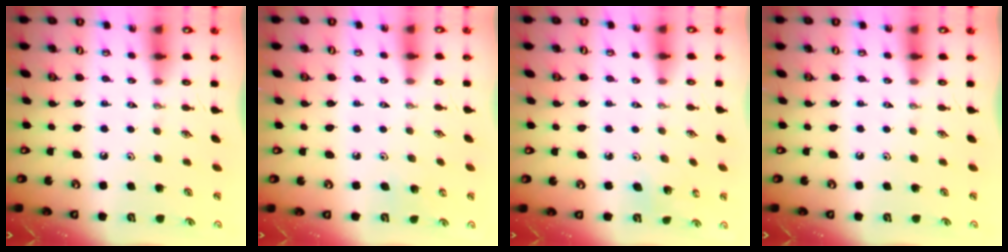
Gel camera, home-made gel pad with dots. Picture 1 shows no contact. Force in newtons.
{"total": 3.4, "press": 3.4, "slide": 0.3}
{"total": 4.0, "press": 3.9, "slide": 0.9}
{"total": 0.0}